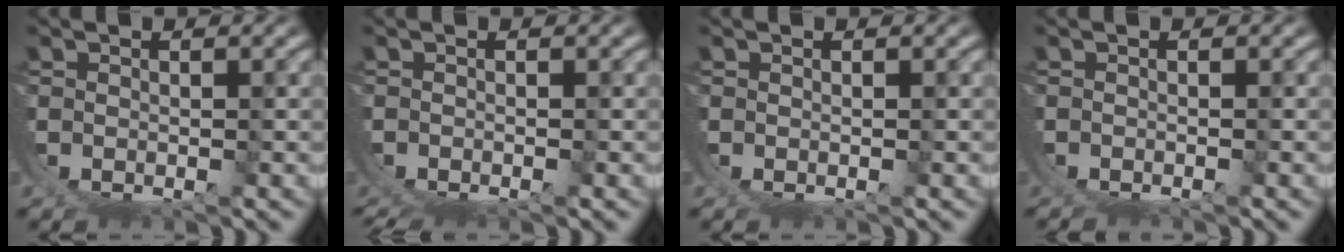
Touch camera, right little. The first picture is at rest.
{"total": 4.1, "force": [-2.6, 3.0, 1.0], "torque": [-0.032, -0.014, -0.041]}
{"total": 0.0}
{"total": 1.4, "force": [-1.3, 0.5, -0.1], "torque": [-0.003, -0.005, -0.021]}